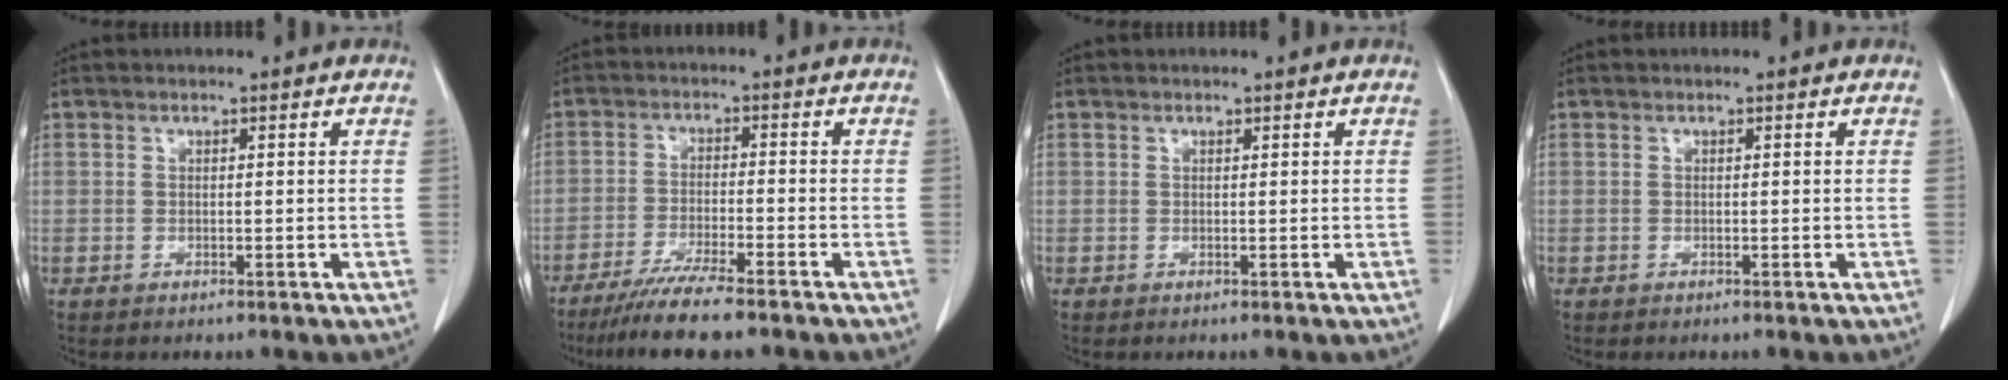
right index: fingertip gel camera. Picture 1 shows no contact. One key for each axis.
{"total": 8.5, "fx": -6.9, "fy": -0.1, "fz": 5.0, "tx": -0.079, "ty": -0.023, "tz": -0.115}
{"total": 0.0}
{"total": 0.0}